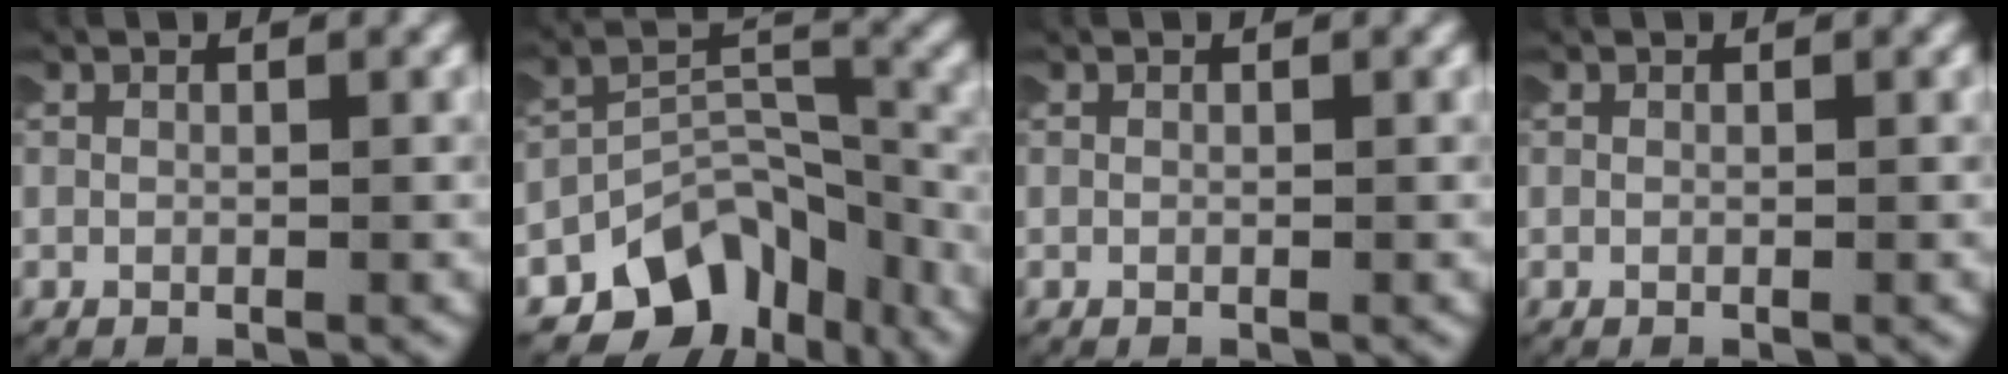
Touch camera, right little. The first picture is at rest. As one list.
[{"total": 11.2, "force": [-6.3, 7.6, 5.3], "torque": [-0.088, -0.012, -0.104]}, {"total": 0.0}, {"total": 0.0}]